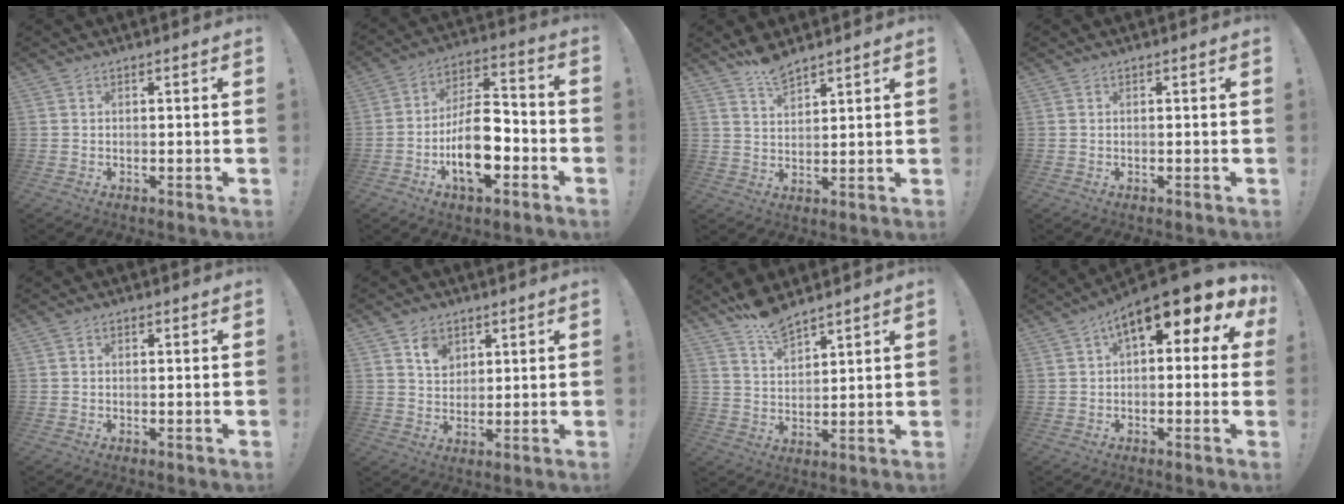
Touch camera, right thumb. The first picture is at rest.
{"total": 16.5, "force": [-5.8, 8.4, 13.0], "torque": [-0.223, 0.034, -0.093]}
{"total": 6.3, "force": [5.4, 1.6, 2.8], "torque": [-0.052, -0.029, 0.097]}
{"total": 0.0}
{"total": 0.5, "force": [0.0, 0.5, 0.2], "torque": [-0.005, 0.003, 0.000]}
{"total": 6.3, "force": [3.7, 4.5, 2.2], "torque": [-0.023, -0.020, 0.066]}
{"total": 8.1, "force": [7.1, 2.2, 3.3], "torque": [-0.062, -0.044, 0.130]}
{"total": 11.3, "force": [5.3, 4.0, 9.1], "torque": [-0.132, -0.032, 0.089]}